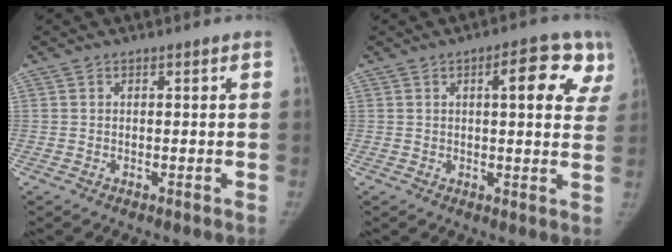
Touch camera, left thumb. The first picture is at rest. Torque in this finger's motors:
{"motor_torque": [0.62, 0.77, 0.37, 0.44, 0.17]}